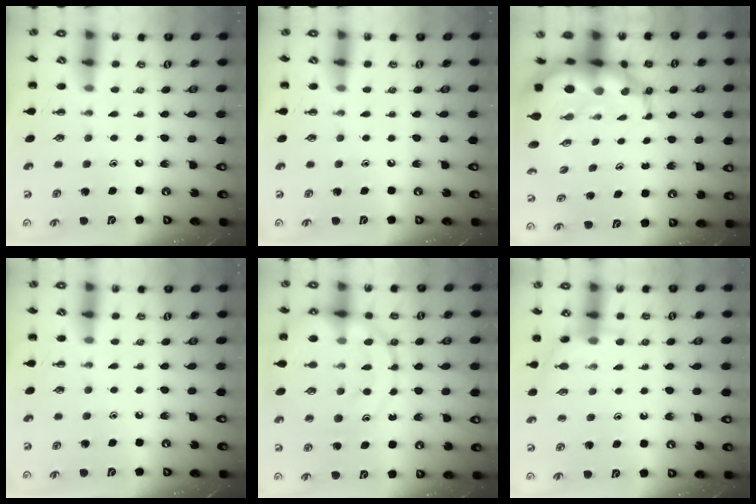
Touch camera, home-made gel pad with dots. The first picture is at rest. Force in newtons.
{"total": 0.0}
{"total": 13.0, "press": 12.6, "slide": 3.4}
{"total": 0.0}
{"total": 16.9, "press": 16.7, "slide": 2.5}
{"total": 5.6, "press": 5.5, "slide": 1.2}